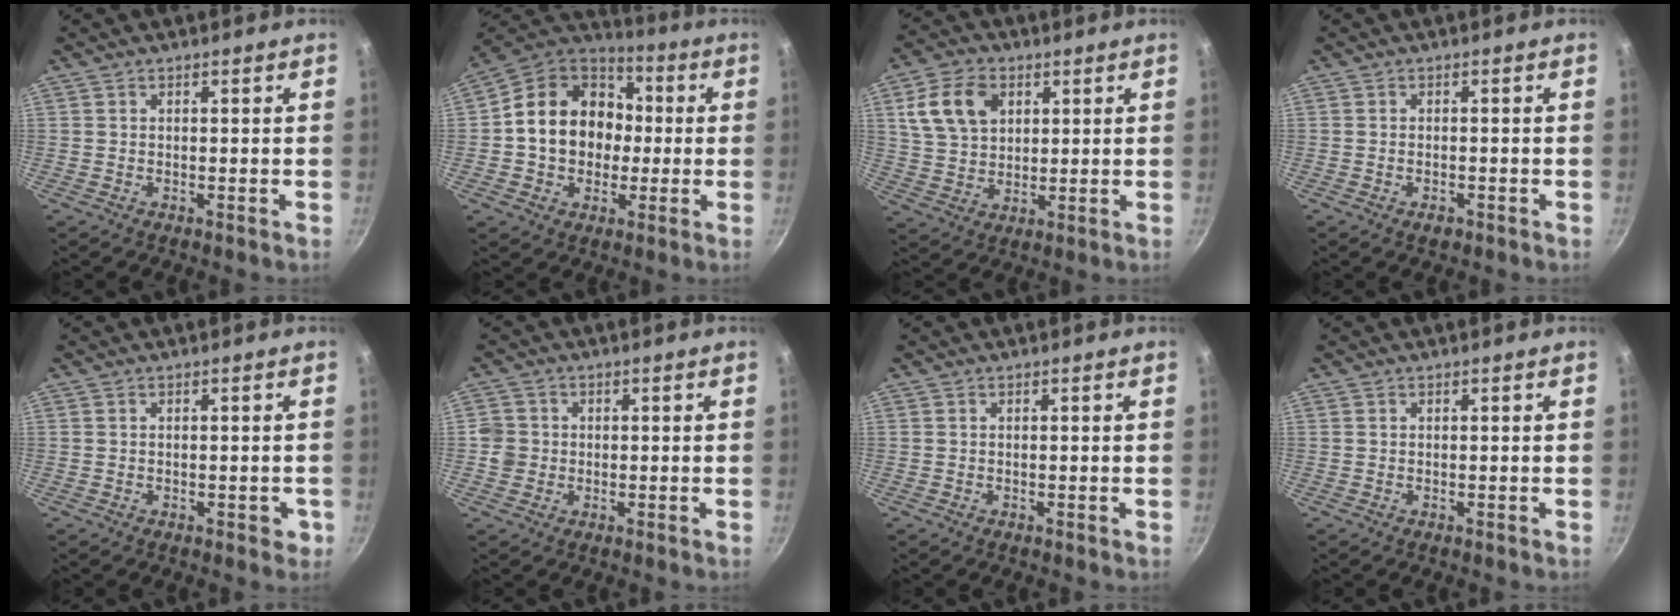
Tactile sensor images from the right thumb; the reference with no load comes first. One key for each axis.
{"total": 18.1, "fx": 0.3, "fy": 14.9, "fz": 10.3, "tx": -0.141, "ty": 0.036, "tz": -0.006}
{"total": 11.4, "fx": 3.9, "fy": 8.1, "fz": 7.0, "tx": -0.112, "ty": 0.000, "tz": 0.075}
{"total": 1.9, "fx": -1.1, "fy": 1.1, "fz": 1.1, "tx": -0.023, "ty": 0.005, "tz": -0.015}
{"total": 2.0, "fx": -0.7, "fy": 1.2, "fz": 1.4, "tx": -0.006, "ty": 0.007, "tz": -0.006}
{"total": 3.7, "fx": -0.5, "fy": 3.5, "fz": 1.0, "tx": 0.000, "ty": 0.012, "tz": -0.012}
{"total": 0.0}
{"total": 0.0}